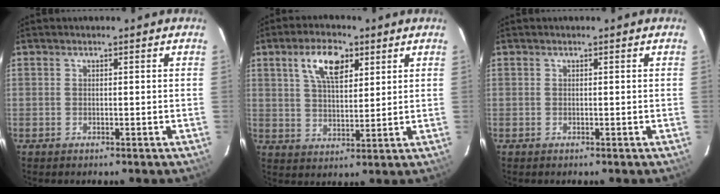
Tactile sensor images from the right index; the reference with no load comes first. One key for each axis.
{"total": 8.7, "fx": 4.4, "fy": 3.9, "fz": 6.5, "tx": -0.118, "ty": 0.014, "tz": 0.079}
{"total": 0.0}